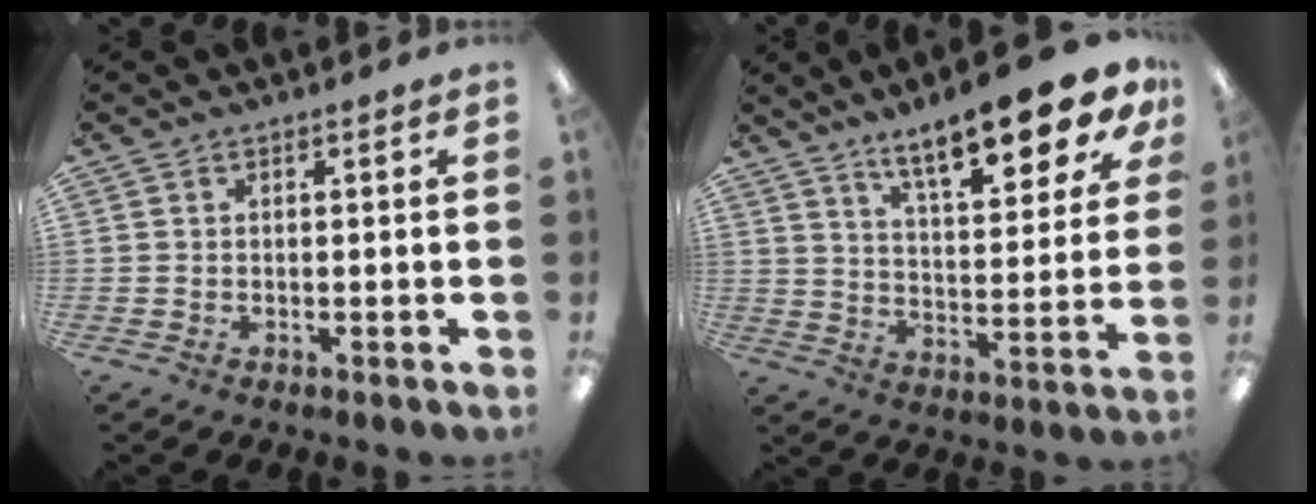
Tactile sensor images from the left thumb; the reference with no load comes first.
{"total": 16.0, "force": [12.3, 4.1, 9.3], "torque": [-0.143, -0.075, 0.202]}